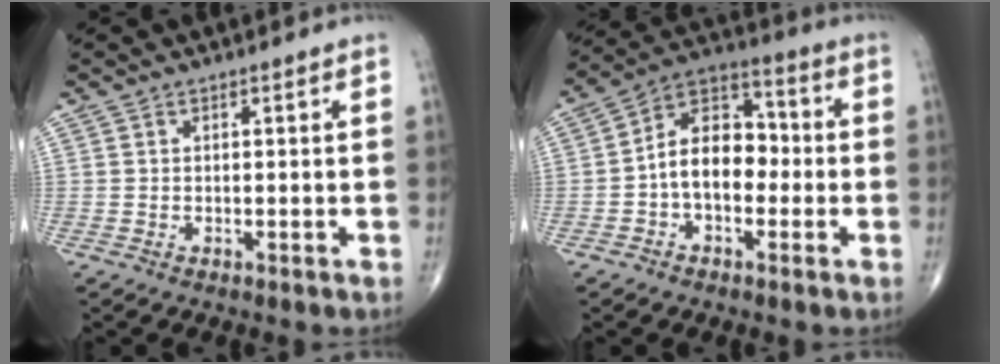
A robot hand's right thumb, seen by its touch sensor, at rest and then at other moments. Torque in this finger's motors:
{"motor_torque": [-0.23, 1.02, 0.45, -0.45, 0.27]}